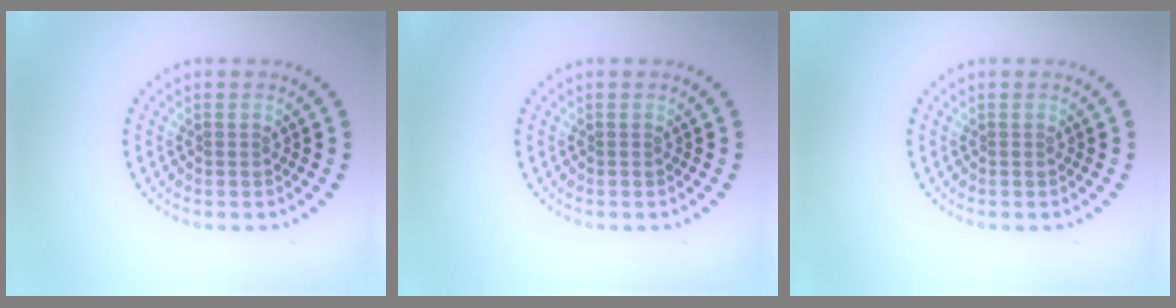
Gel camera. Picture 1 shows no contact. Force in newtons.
{"total": 0.0}
{"total": 0.0}